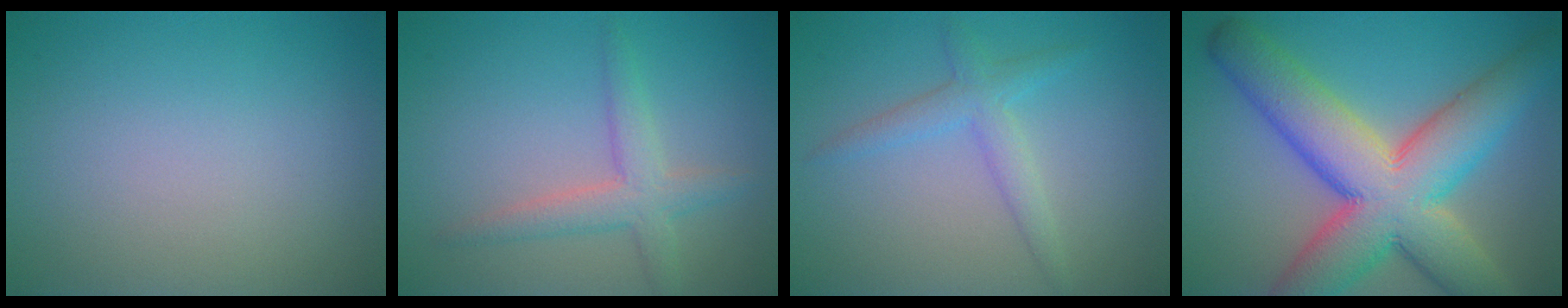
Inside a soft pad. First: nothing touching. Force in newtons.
{"total": 3.1, "press": 3.1, "slide": 0.1}
{"total": 2.5, "press": 2.5, "slide": 0.1}
{"total": 12.7, "press": 12.7, "slide": 0.5}